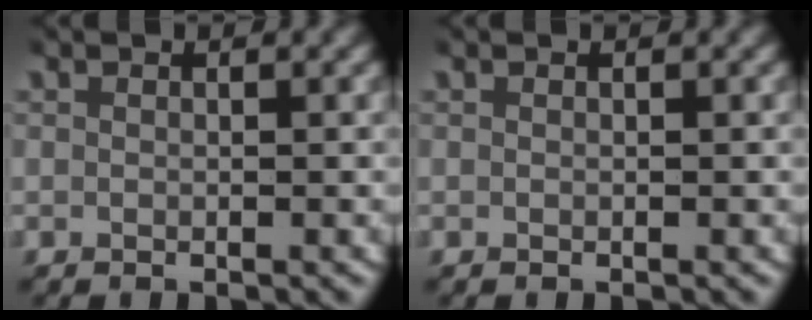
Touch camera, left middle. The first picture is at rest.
{"total": 0.0}